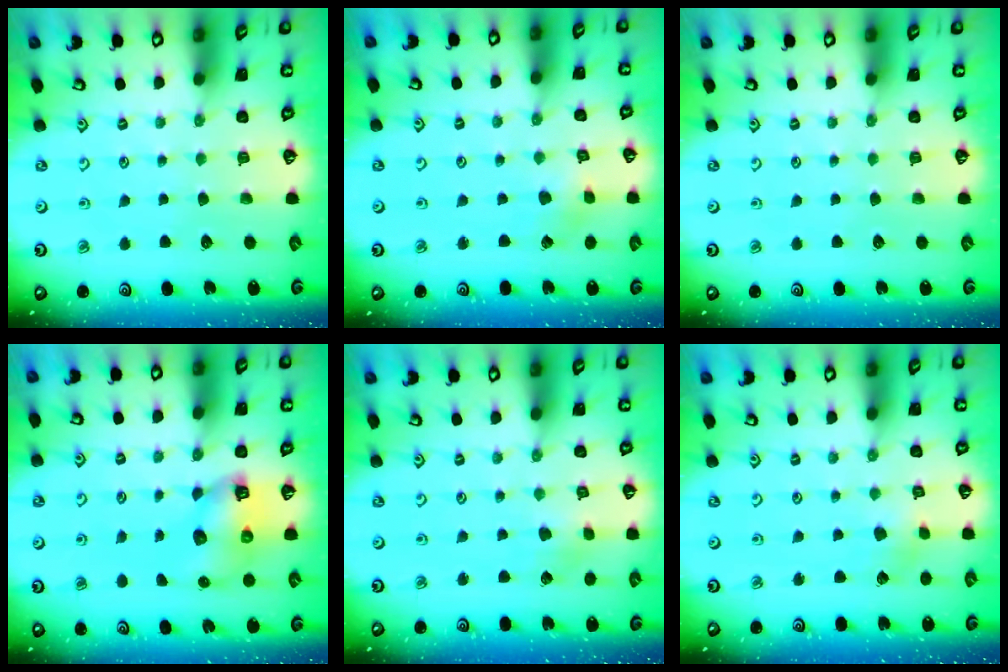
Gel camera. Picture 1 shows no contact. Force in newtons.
{"total": 2.2, "press": 2.2, "slide": 0.3}
{"total": 0.0}
{"total": 9.3, "press": 9.2, "slide": 0.9}
{"total": 2.8, "press": 2.8, "slide": 0.2}
{"total": 3.1, "press": 3.1, "slide": 0.4}